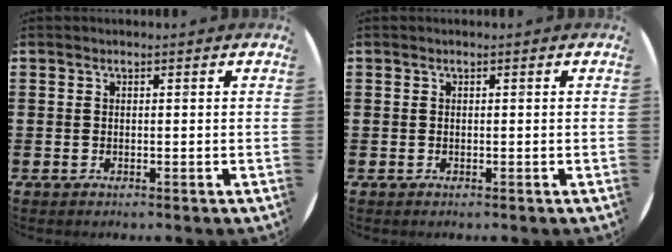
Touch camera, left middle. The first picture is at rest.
{"total": 0.0}